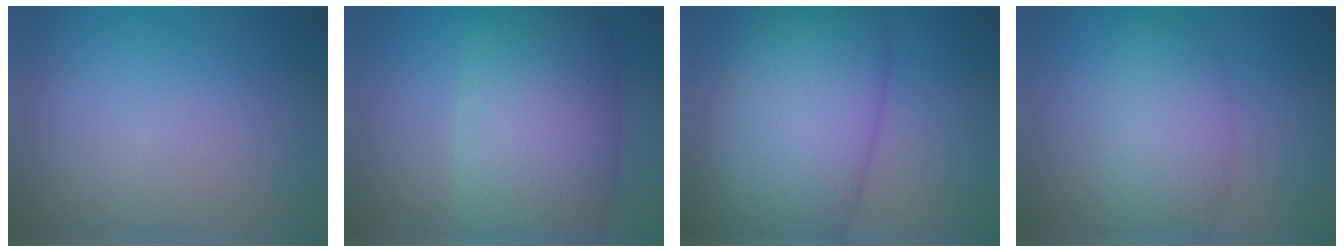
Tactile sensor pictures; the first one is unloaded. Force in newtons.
{"total": 10.3, "press": 10.3, "slide": 0.3}
{"total": 12.1, "press": 12.1, "slide": 0.5}
{"total": 4.4, "press": 4.4, "slide": 0.2}